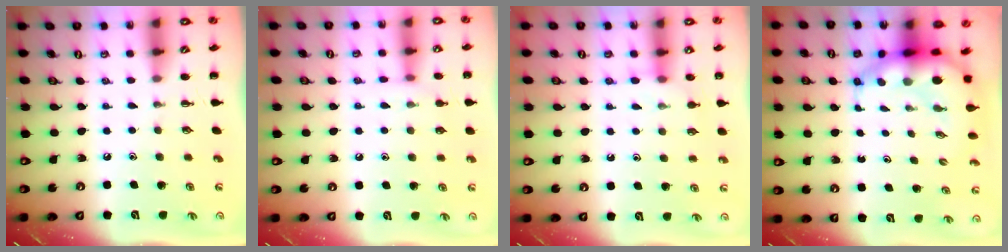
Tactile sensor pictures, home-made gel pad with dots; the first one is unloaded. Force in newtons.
{"total": 5.5, "press": 5.3, "slide": 1.5}
{"total": 6.2, "press": 6.1, "slide": 0.8}
{"total": 8.8, "press": 8.4, "slide": 2.6}